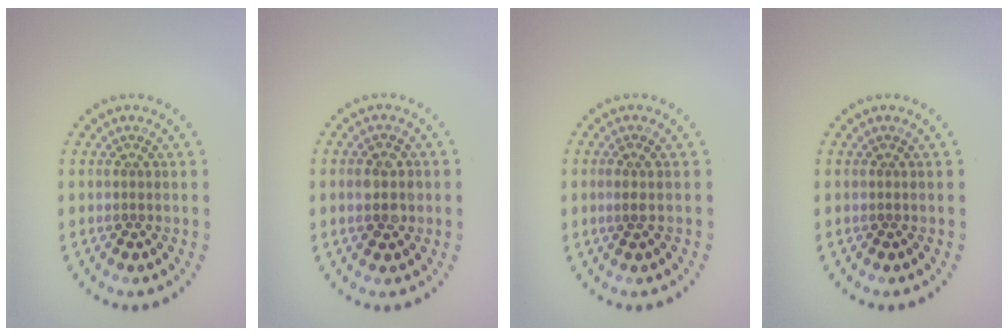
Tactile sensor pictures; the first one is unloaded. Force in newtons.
{"total": 2.9, "press": 2.9, "slide": 0.1}
{"total": 0.9, "press": 0.6, "slide": 0.7}
{"total": 0.0}